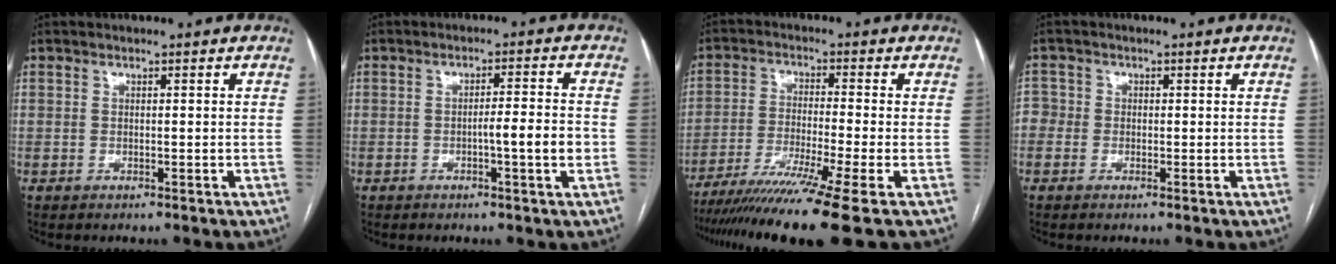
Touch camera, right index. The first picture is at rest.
{"total": 4.9, "force": [-1.3, 0.0, 4.7], "torque": [-0.069, 0.004, -0.019]}
{"total": 13.7, "force": [-10.1, -2.4, 8.9], "torque": [-0.154, -0.041, -0.166]}
{"total": 2.3, "force": [-0.6, 2.1, 0.5], "torque": [0.001, 0.009, -0.019]}